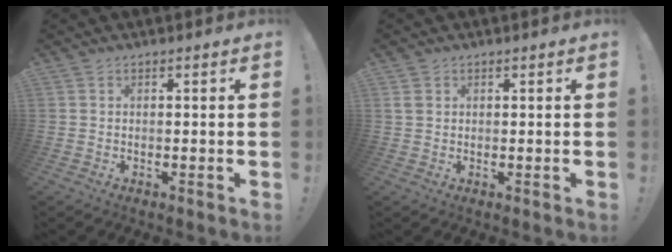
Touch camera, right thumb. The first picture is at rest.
{"total": 1.8, "force": [0.8, 1.5, 0.6], "torque": [-0.004, -0.001, 0.015]}